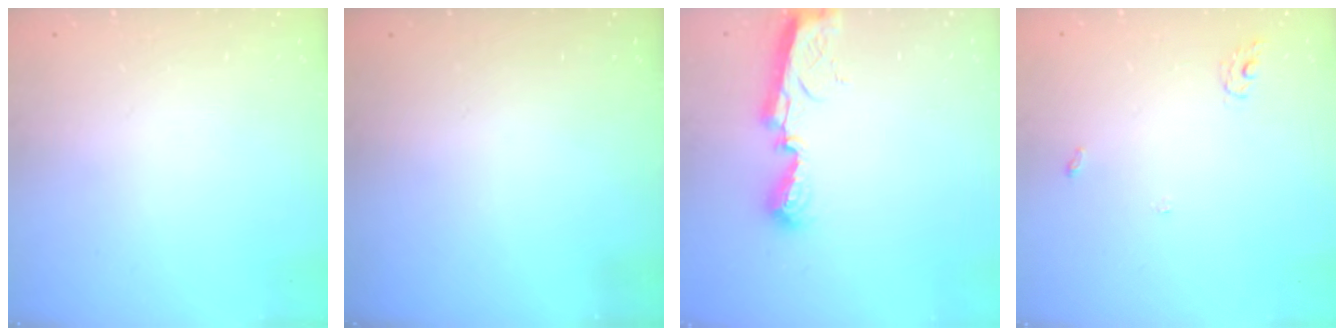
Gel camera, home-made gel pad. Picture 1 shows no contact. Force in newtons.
{"total": 0.0}
{"total": 9.1, "press": 9.1, "slide": 0.6}
{"total": 3.3, "press": 3.3, "slide": 0.2}